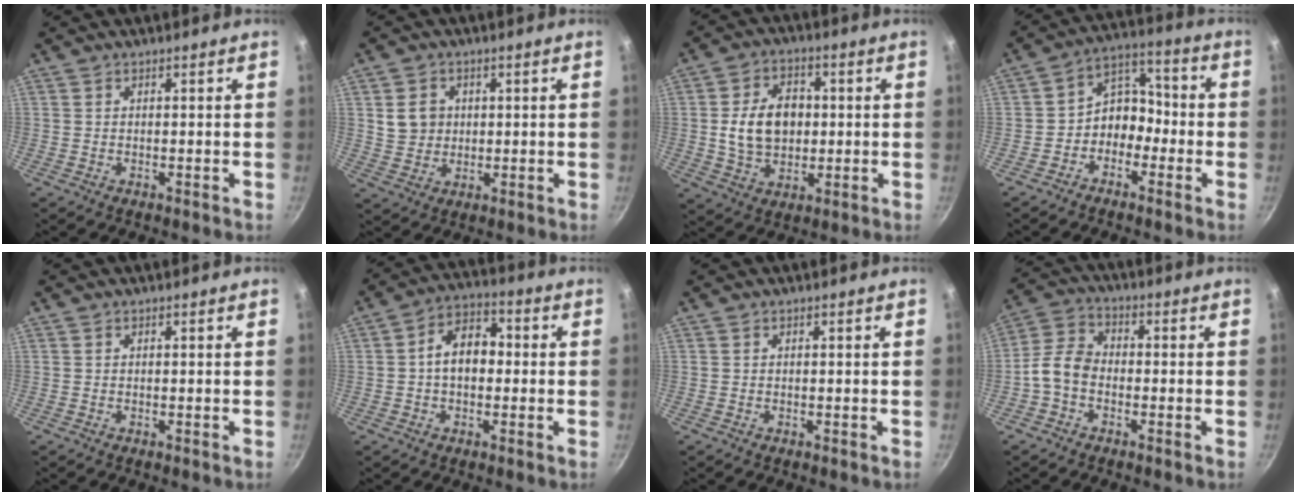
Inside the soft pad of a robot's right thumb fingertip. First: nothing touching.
{"total": 5.8, "force": [1.2, 5.1, 2.5], "torque": [-0.020, 0.002, 0.025]}
{"total": 11.6, "force": [0.5, 8.4, 7.9], "torque": [-0.110, 0.009, 0.011]}
{"total": 7.9, "force": [-3.0, 6.1, 4.0], "torque": [-0.018, 0.056, -0.066]}
{"total": 0.0}
{"total": 8.8, "force": [-0.1, 6.0, 6.4], "torque": [-0.068, 0.029, -0.014]}
{"total": 0.0}
{"total": 6.7, "force": [-2.2, 4.8, 4.2], "torque": [-0.075, 0.036, -0.060]}